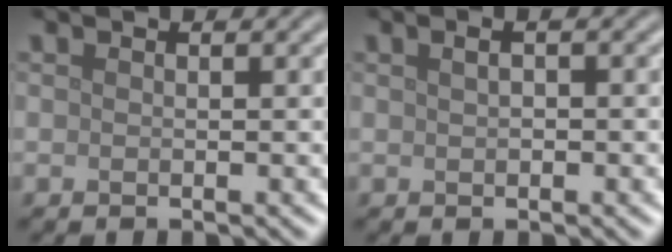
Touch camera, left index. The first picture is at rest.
{"total": 1.6, "force": [0.6, 0.7, 1.3], "torque": [-0.018, 0.003, 0.002]}